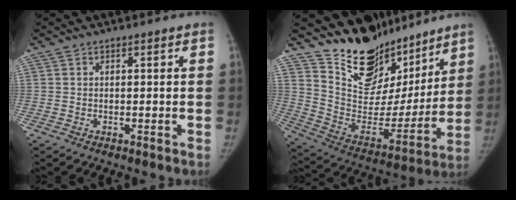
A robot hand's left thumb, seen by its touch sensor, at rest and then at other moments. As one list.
[{"total": 22.1, "force": [18.0, 10.3, 7.6], "torque": [-0.072, -0.115, 0.297]}]